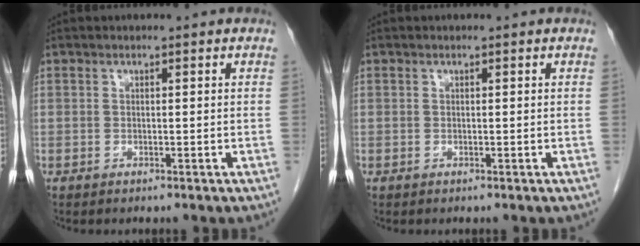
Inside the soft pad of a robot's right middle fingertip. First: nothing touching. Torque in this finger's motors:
{"motor_torque": [-0.12, 0.11, -0.02, -0.01]}